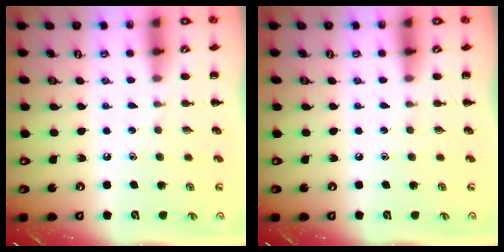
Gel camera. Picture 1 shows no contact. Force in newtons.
{"total": 0.0}